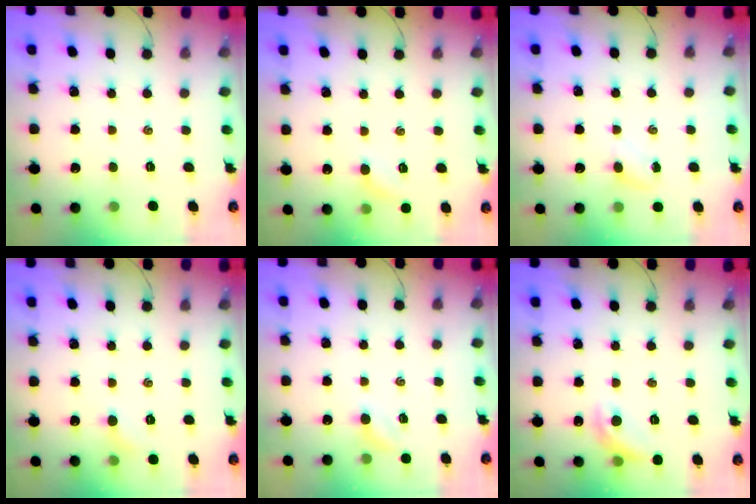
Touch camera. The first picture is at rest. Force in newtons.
{"total": 5.7, "press": 5.3, "slide": 2.0}
{"total": 2.8, "press": 2.6, "slide": 0.9}
{"total": 4.5, "press": 4.3, "slide": 1.5}
{"total": 3.6, "press": 3.4, "slide": 1.1}
{"total": 8.3, "press": 8.3, "slide": 0.9}